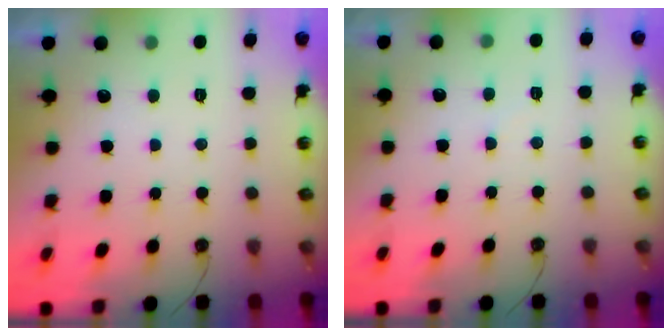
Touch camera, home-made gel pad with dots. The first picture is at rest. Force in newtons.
{"total": 2.9, "press": 2.9, "slide": 0.5}